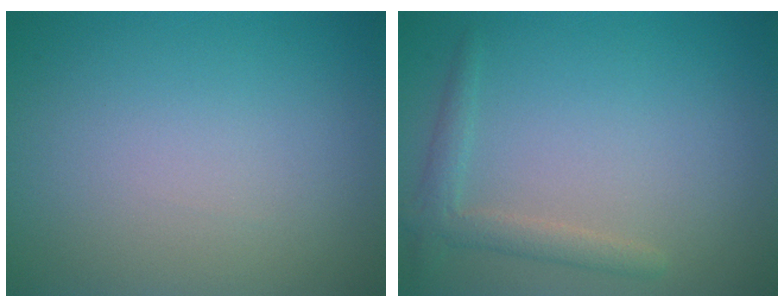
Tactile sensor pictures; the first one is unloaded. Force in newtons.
{"total": 2.0, "press": 2.0, "slide": 0.3}